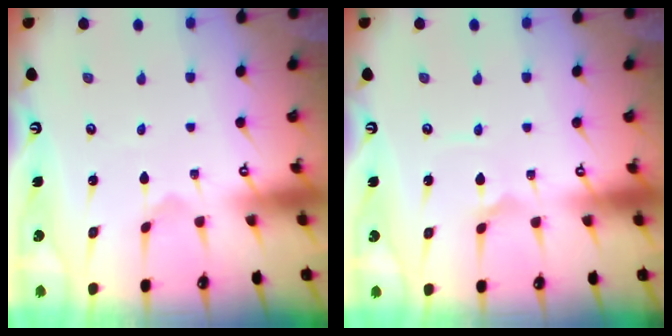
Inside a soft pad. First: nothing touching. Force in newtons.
{"total": 2.3, "press": 2.3, "slide": 0.1}